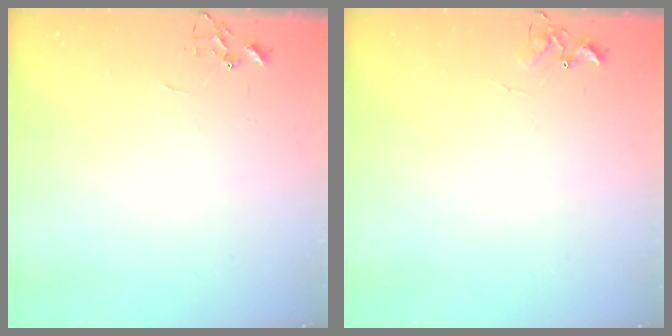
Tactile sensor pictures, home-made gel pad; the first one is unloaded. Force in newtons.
{"total": 6.1, "press": 6.0, "slide": 0.6}